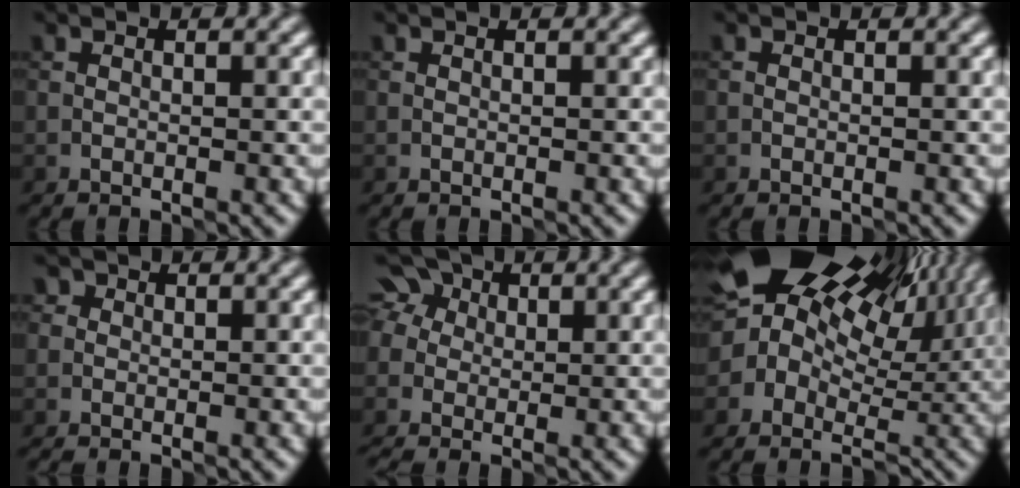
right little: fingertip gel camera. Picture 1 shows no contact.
{"total": 0.0}
{"total": 0.0}
{"total": 1.3, "force": [-0.2, 1.2, 0.3], "torque": [0.004, 0.009, -0.016]}
{"total": 5.1, "force": [0.5, 4.3, 2.8], "torque": [-0.065, 0.026, -0.006]}
{"total": 15.7, "force": [6.9, 10.4, 9.5], "torque": [-0.152, 0.041, 0.102]}